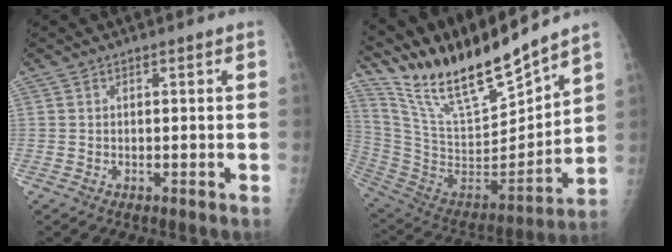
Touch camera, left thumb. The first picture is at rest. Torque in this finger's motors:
{"motor_torque": [0.48, 0.21, 1.36, -1.41, 0.11]}